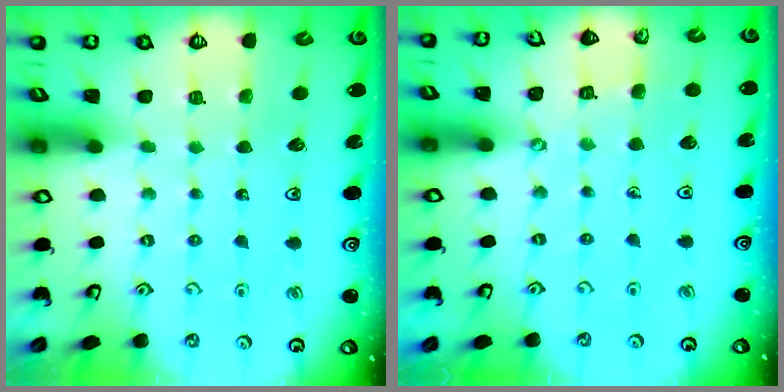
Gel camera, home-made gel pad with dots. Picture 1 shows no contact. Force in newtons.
{"total": 3.6, "press": 3.6, "slide": 0.5}